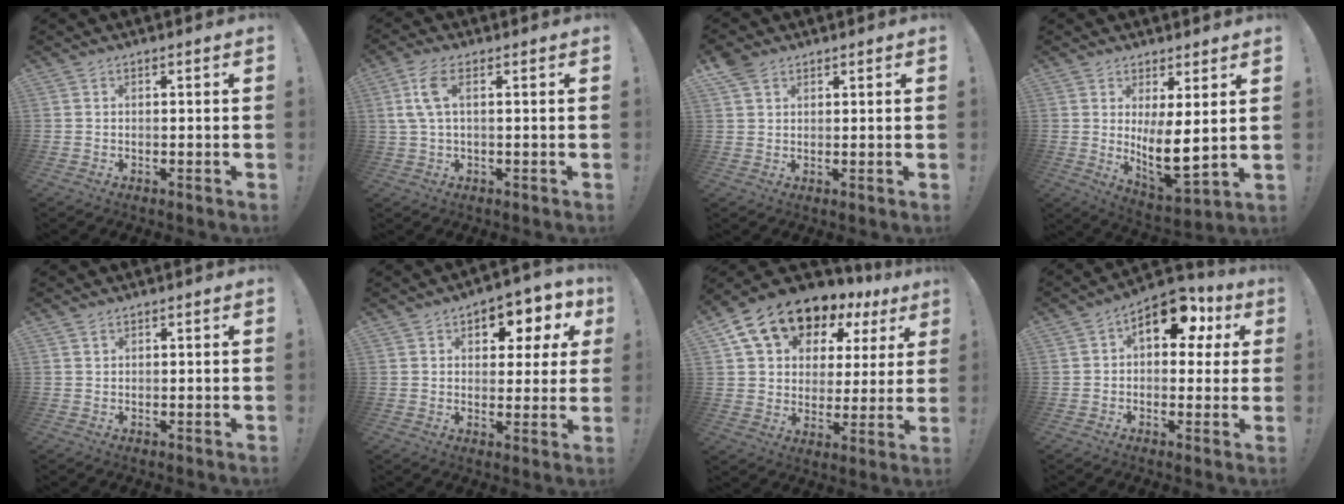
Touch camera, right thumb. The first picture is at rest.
{"total": 6.6, "force": [1.9, 2.2, 6.0], "torque": [-0.120, -0.001, 0.037]}
{"total": 4.3, "force": [2.9, 2.6, 1.8], "torque": [-0.026, -0.013, 0.055]}
{"total": 10.0, "force": [1.8, 3.3, 9.2], "torque": [-0.142, -0.042, 0.036]}
{"total": 1.0, "force": [0.8, 0.6, 0.1], "torque": [0.003, -0.002, 0.014]}
{"total": 6.9, "force": [3.4, 4.5, 3.9], "torque": [-0.041, -0.027, 0.060]}
{"total": 14.5, "force": [10.4, 8.5, 5.6], "torque": [-0.104, -0.073, 0.197]}
{"total": 13.1, "force": [6.0, 7.5, 8.9], "torque": [-0.119, -0.025, 0.108]}